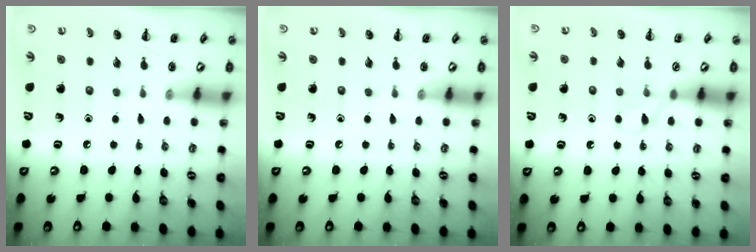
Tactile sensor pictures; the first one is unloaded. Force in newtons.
{"total": 0.0}
{"total": 4.4, "press": 4.2, "slide": 1.6}